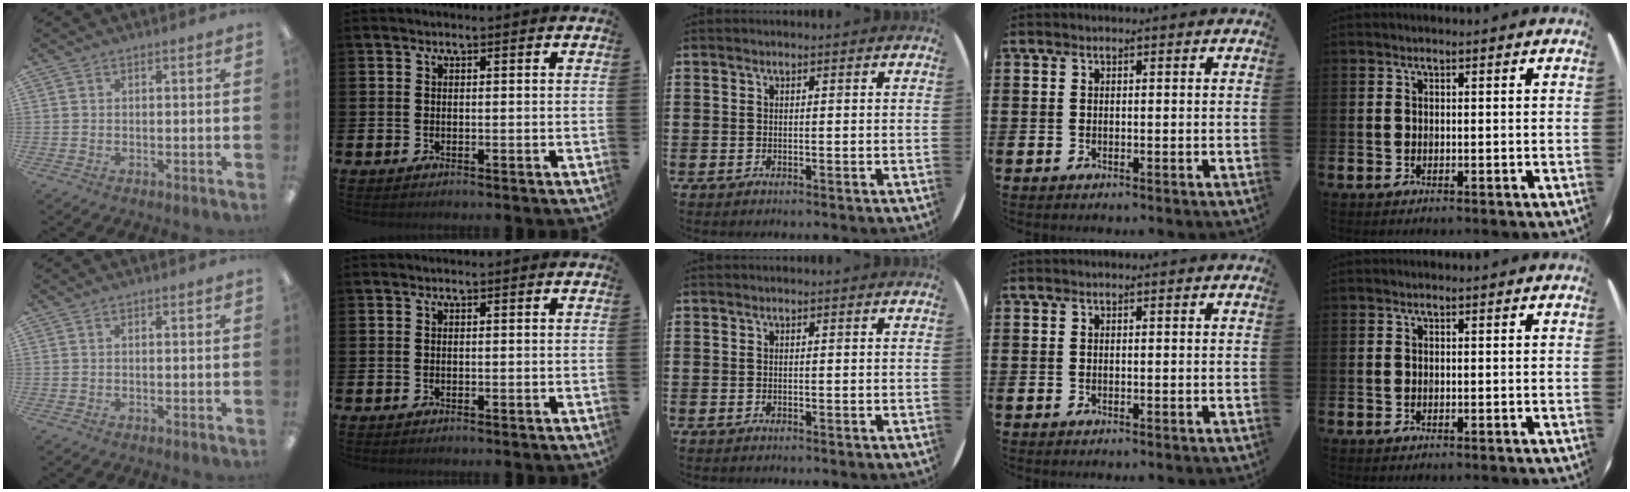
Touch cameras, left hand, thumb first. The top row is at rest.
{}